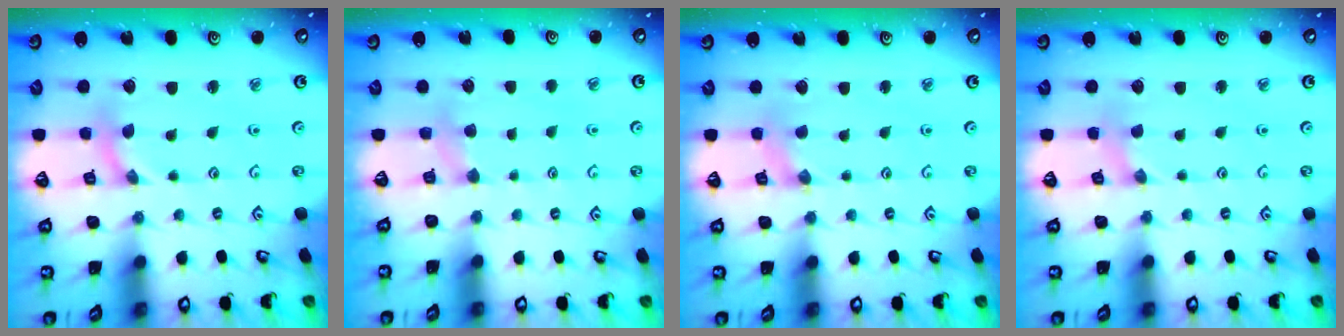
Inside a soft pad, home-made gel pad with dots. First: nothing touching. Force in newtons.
{"total": 2.9, "press": 2.8, "slide": 0.4}
{"total": 0.0}
{"total": 0.0}